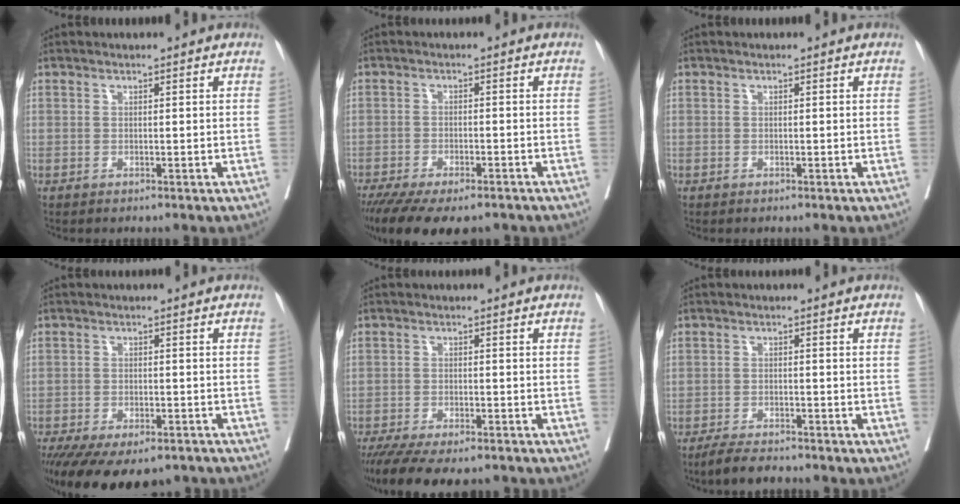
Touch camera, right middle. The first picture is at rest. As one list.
[{"total": 13.2, "force": [-10.1, 4.4, 7.2], "torque": [-0.137, -0.022, -0.149]}, {"total": 0.0}, {"total": 15.8, "force": [-11.5, 6.4, 8.6], "torque": [-0.175, -0.027, -0.161]}, {"total": 12.1, "force": [-9.8, 3.5, 6.2], "torque": [-0.110, -0.018, -0.147]}, {"total": 4.0, "force": [-3.6, 0.7, 1.6], "torque": [-0.032, -0.011, -0.065]}]